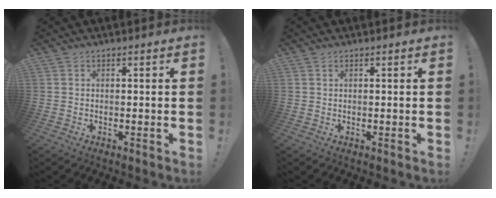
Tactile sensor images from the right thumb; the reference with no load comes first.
{"total": 0.0}